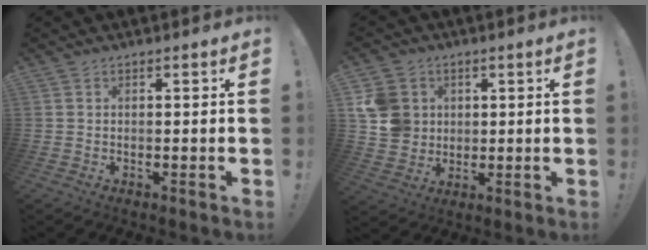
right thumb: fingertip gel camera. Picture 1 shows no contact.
{"total": 10.6, "force": [2.4, 9.6, 3.6], "torque": [-0.074, -0.005, 0.053]}